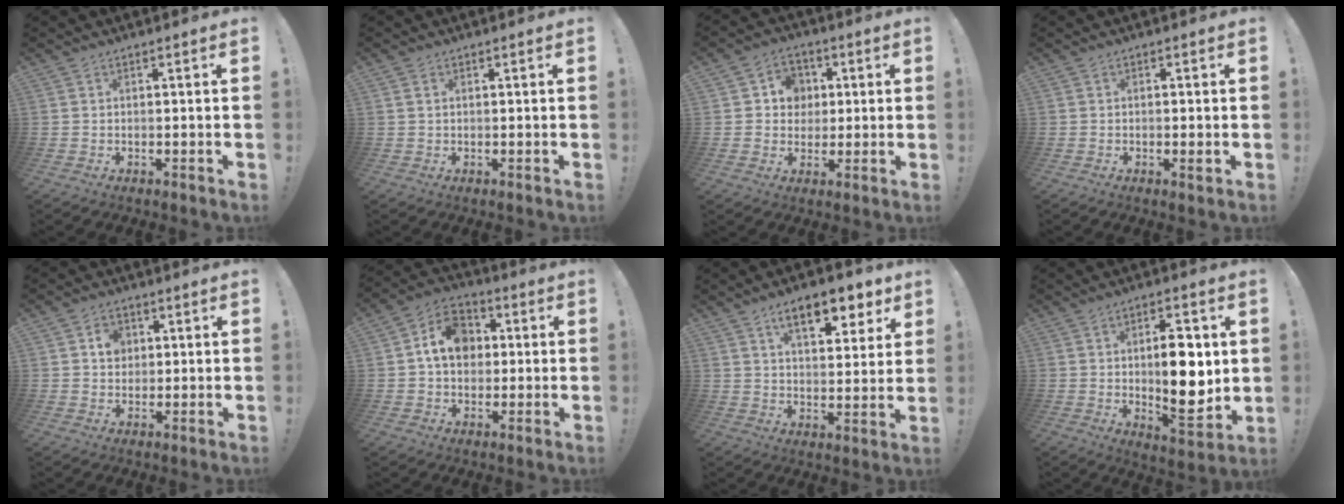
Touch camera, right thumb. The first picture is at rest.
{"total": 1.1, "force": [0.6, 0.5, 0.7], "torque": [-0.017, 0.002, 0.012]}
{"total": 8.4, "force": [1.1, 8.0, 2.3], "torque": [-0.030, -0.001, 0.027]}
{"total": 1.5, "force": [-0.3, 0.2, 1.5], "torque": [-0.019, 0.000, -0.007]}
{"total": 4.9, "force": [1.4, 4.3, 1.9], "torque": [-0.017, -0.002, 0.021]}
{"total": 11.8, "force": [2.2, 9.5, 6.7], "torque": [-0.089, 0.004, 0.047]}
{"total": 12.8, "force": [7.3, 5.1, 9.2], "torque": [-0.125, -0.035, 0.121]}
{"total": 13.9, "force": [1.2, 6.1, 12.5], "torque": [-0.186, -0.008, 0.013]}